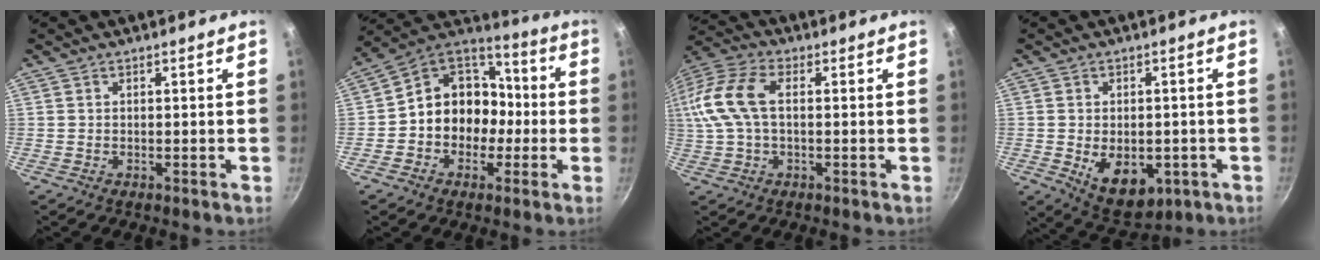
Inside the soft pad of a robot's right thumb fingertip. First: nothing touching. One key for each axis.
{"total": 14.2, "fx": -2.1, "fy": 12.0, "fz": 7.2, "tx": -0.063, "ty": 0.055, "tz": -0.048}
{"total": 17.1, "fx": 2.0, "fy": 10.5, "fz": 13.4, "tx": -0.301, "ty": 0.030, "tz": 0.022}
{"total": 10.4, "fx": -2.7, "fy": 6.6, "fz": 7.5, "tx": -0.080, "ty": -0.004, "tz": -0.018}